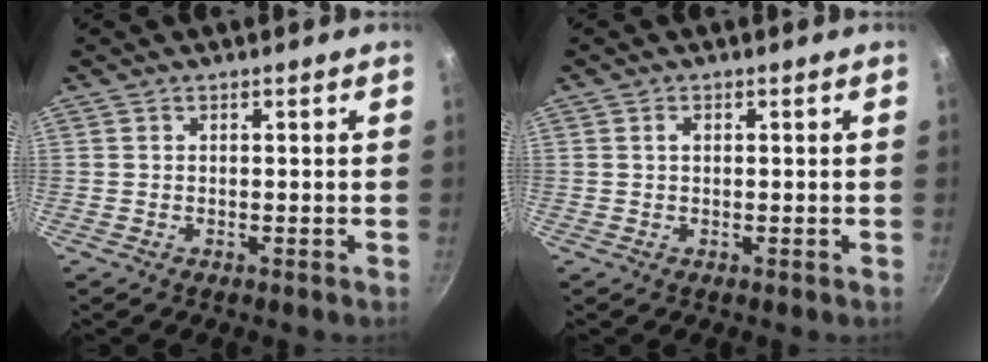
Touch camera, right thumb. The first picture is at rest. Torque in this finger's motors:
{"motor_torque": [-0.04, 1.04, 0.42, -0.19, 0.00]}